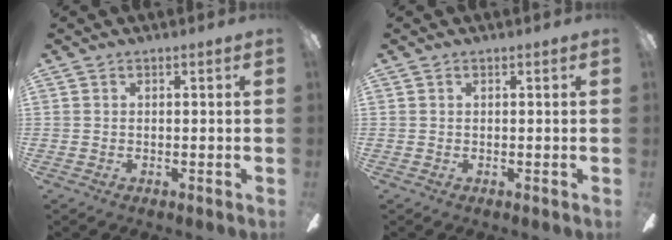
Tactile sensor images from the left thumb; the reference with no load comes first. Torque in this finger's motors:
{"motor_torque": [-0.03, -0.01, 0.00, 0.04, 0.00]}